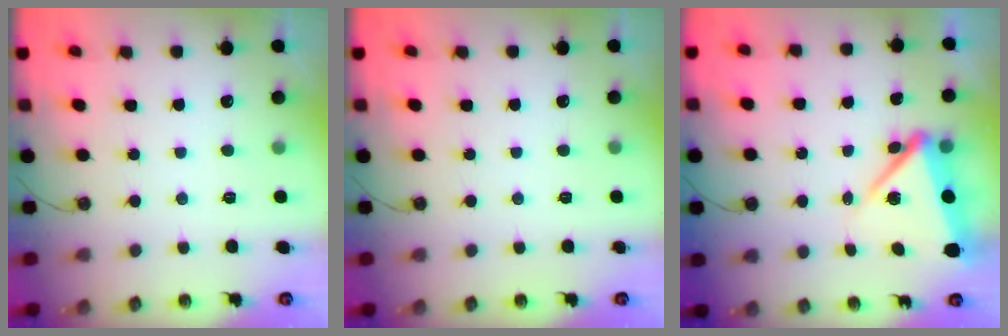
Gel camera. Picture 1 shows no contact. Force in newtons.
{"total": 0.0}
{"total": 8.4, "press": 8.1, "slide": 2.0}